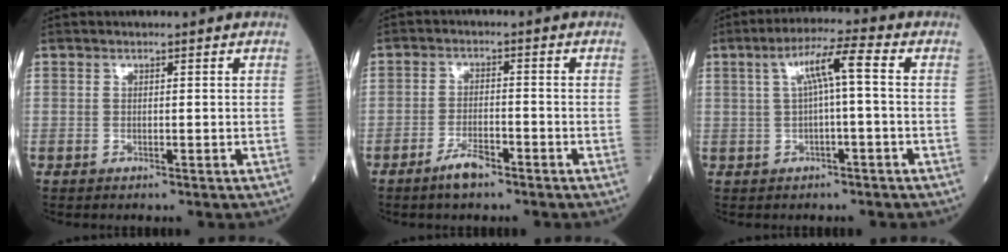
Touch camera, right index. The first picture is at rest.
{"total": 4.0, "force": [-2.8, 1.0, 2.6], "torque": [-0.052, 0.000, -0.052]}
{"total": 6.2, "force": [0.8, 0.2, 6.2], "torque": [-0.109, 0.023, 0.015]}